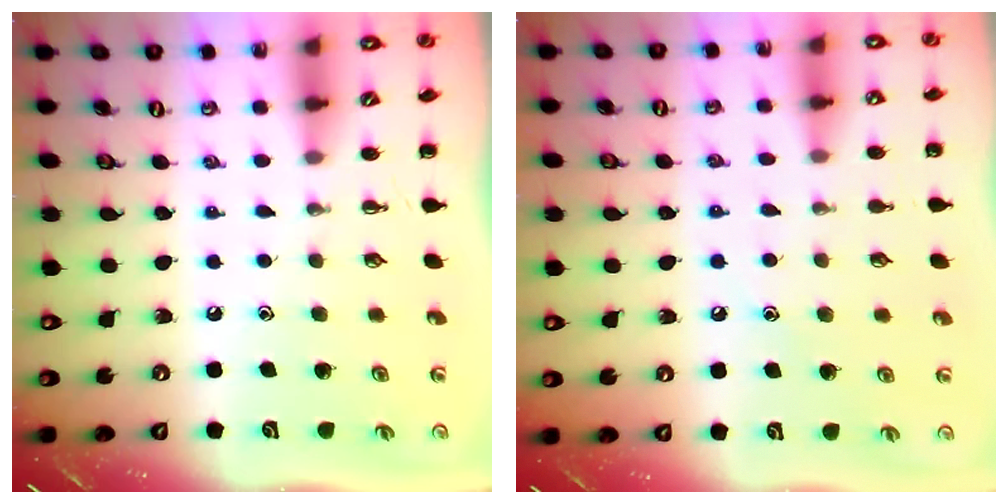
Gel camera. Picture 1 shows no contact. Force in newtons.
{"total": 6.7, "press": 6.4, "slide": 1.8}